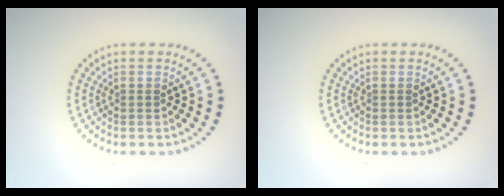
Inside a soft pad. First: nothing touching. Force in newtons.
{"total": 0.0}